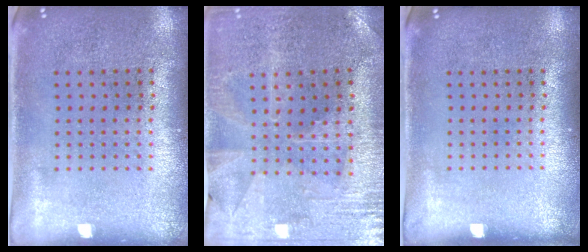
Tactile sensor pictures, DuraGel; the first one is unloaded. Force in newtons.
{"total": 1.0, "press": 1.0, "slide": 0.3}
{"total": 0.0}